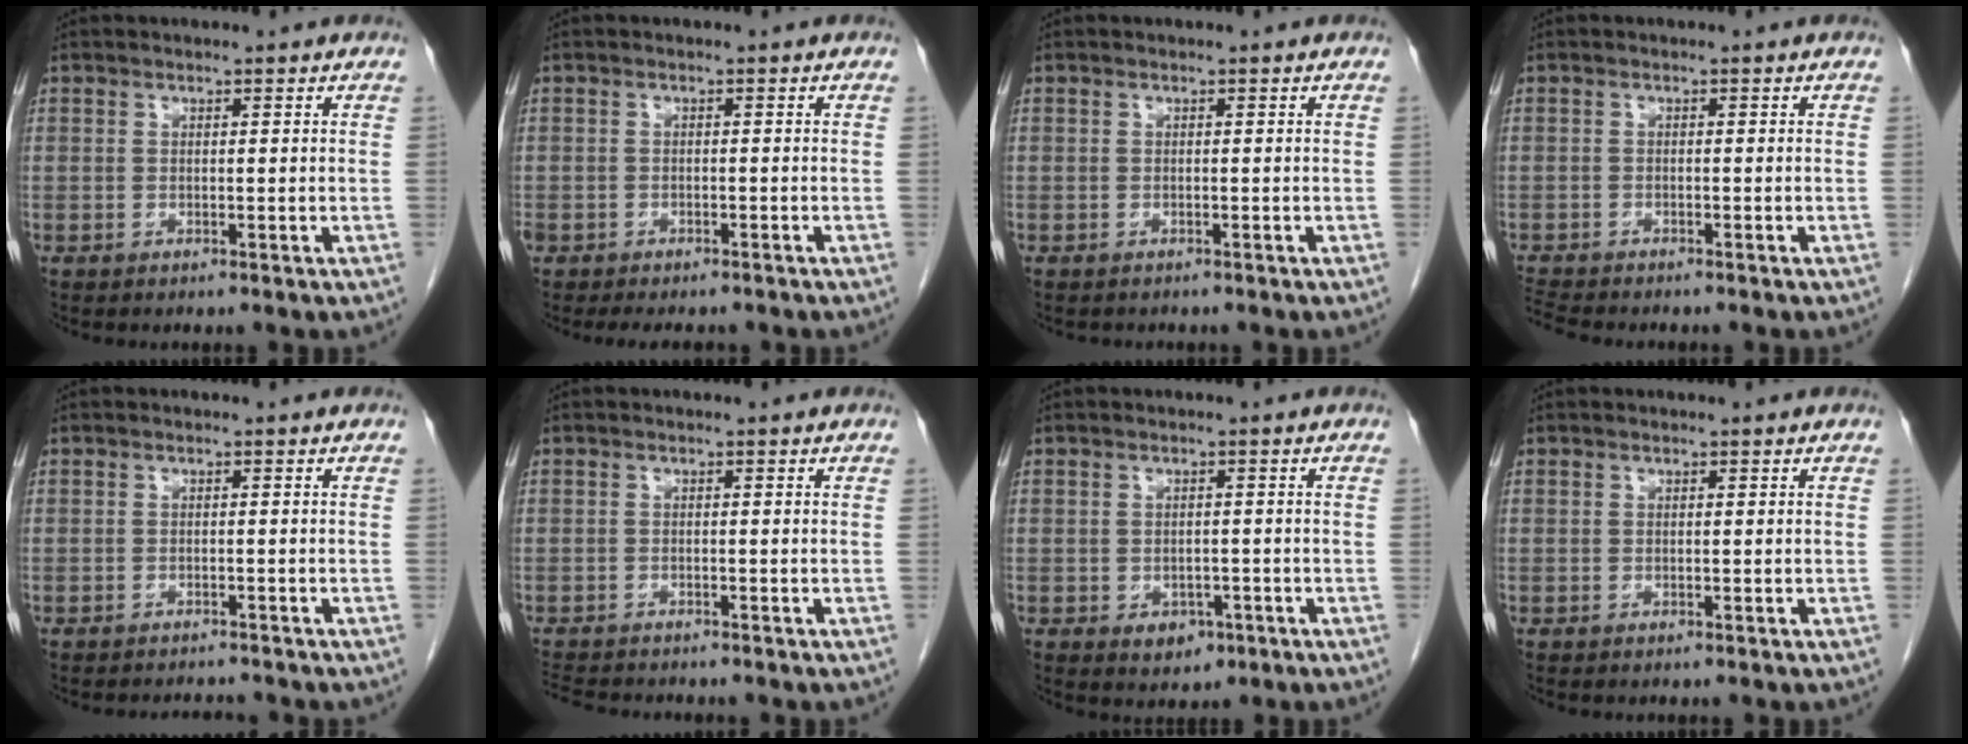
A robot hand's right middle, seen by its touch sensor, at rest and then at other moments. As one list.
[{"total": 8.1, "force": [-6.6, 3.2, 3.4], "torque": [-0.064, -0.005, -0.088]}, {"total": 0.7, "force": [-0.7, 0.3, 0.1], "torque": [-0.013, -0.002, -0.010]}, {"total": 3.8, "force": [-3.7, 0.2, 1.1], "torque": [-0.027, -0.017, -0.065]}, {"total": 2.5, "force": [-2.5, 0.2, 0.0], "torque": [0.001, -0.008, -0.037]}, {"total": 5.0, "force": [-4.7, 0.9, 1.6], "torque": [-0.028, -0.013, -0.077]}, {"total": 3.1, "force": [-1.4, 2.2, 1.7], "torque": [-0.019, 0.001, -0.008]}, {"total": 0.0}]